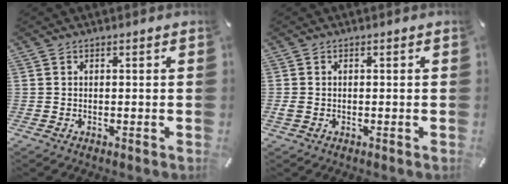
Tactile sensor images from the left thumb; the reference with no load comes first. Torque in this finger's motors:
{"motor_torque": [0.44, 0.43, 0.39, 0.30, -0.03]}